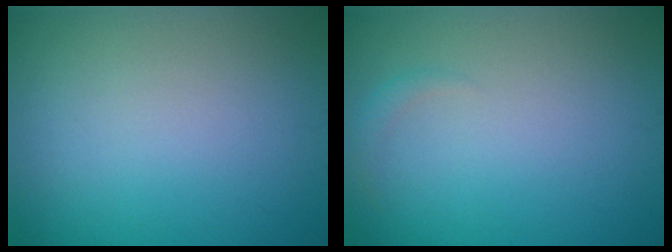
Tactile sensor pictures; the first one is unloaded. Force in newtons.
{"total": 0.8, "press": 0.8, "slide": 0.0}